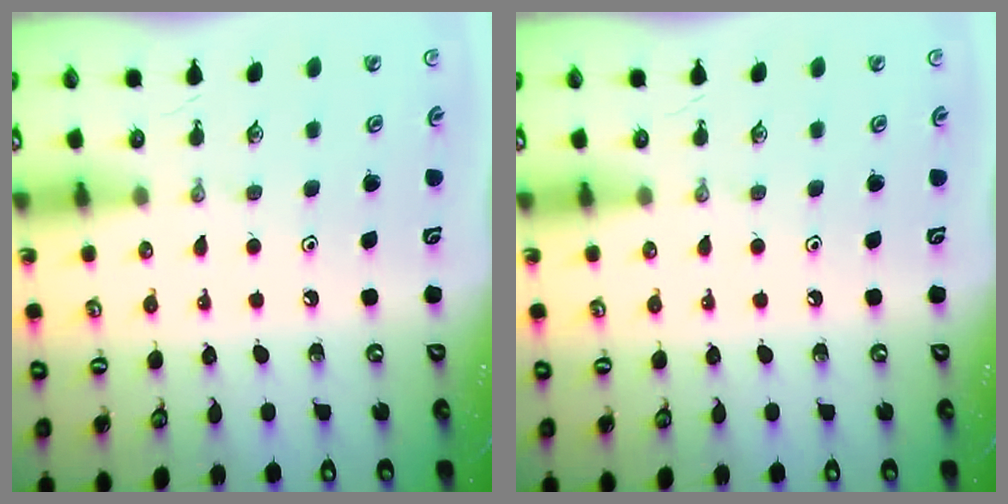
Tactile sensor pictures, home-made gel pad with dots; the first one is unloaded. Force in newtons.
{"total": 0.0}